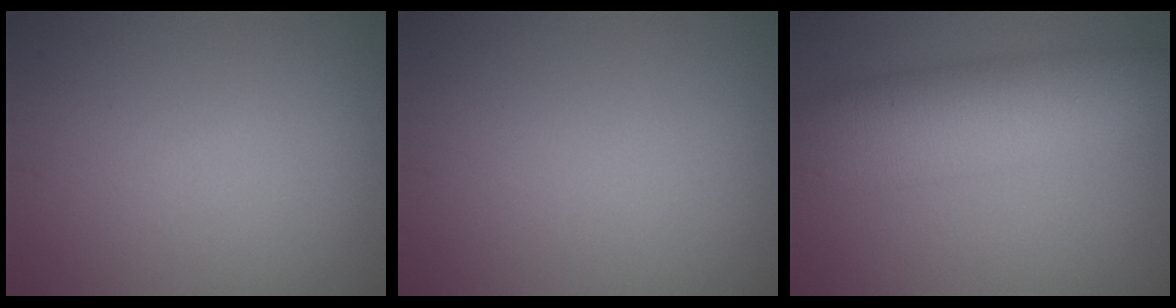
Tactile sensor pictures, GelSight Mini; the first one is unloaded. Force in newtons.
{"total": 0.0}
{"total": 7.8, "press": 7.8, "slide": 0.2}